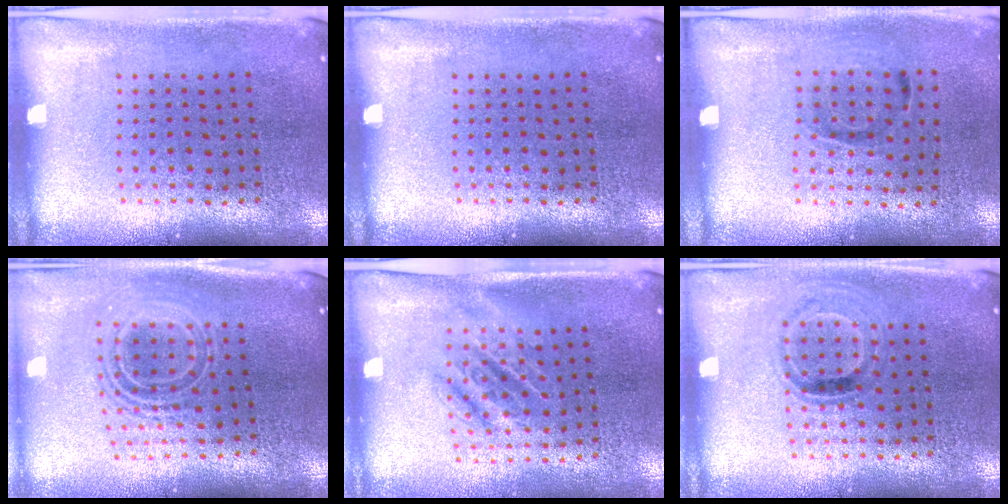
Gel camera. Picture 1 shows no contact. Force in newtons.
{"total": 0.0}
{"total": 0.9, "press": 0.7, "slide": 0.6}
{"total": 2.1, "press": 1.5, "slide": 1.5}
{"total": 1.5, "press": 1.3, "slide": 0.8}
{"total": 1.0, "press": 0.9, "slide": 0.6}